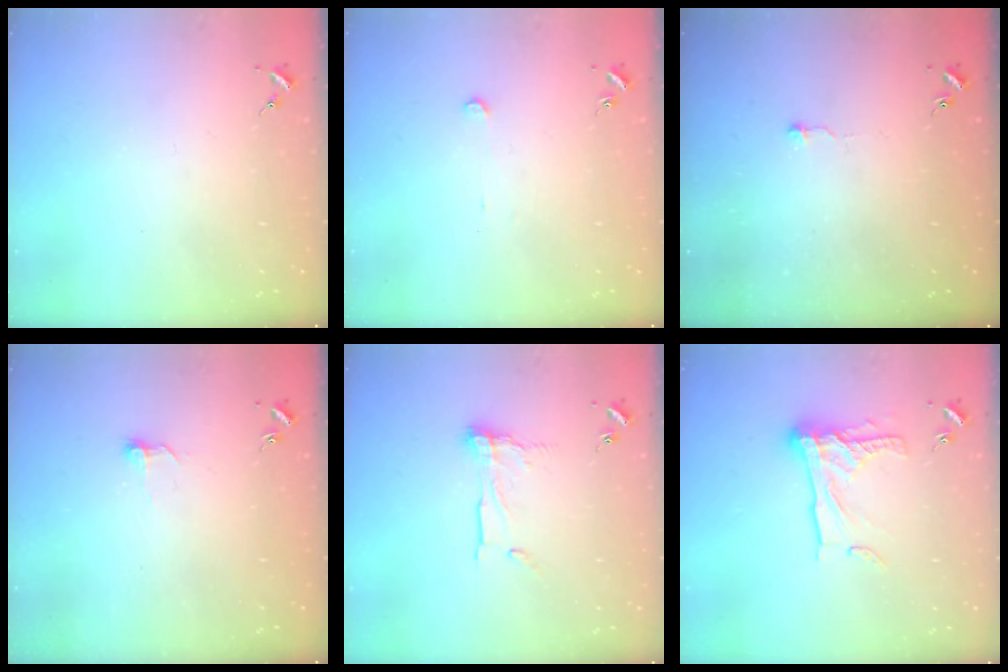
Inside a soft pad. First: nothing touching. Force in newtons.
{"total": 2.5, "press": 2.5, "slide": 0.1}
{"total": 4.8, "press": 4.8, "slide": 0.4}
{"total": 5.5, "press": 5.5, "slide": 0.6}
{"total": 10.4, "press": 10.4, "slide": 1.0}
{"total": 16.2, "press": 16.2, "slide": 1.3}